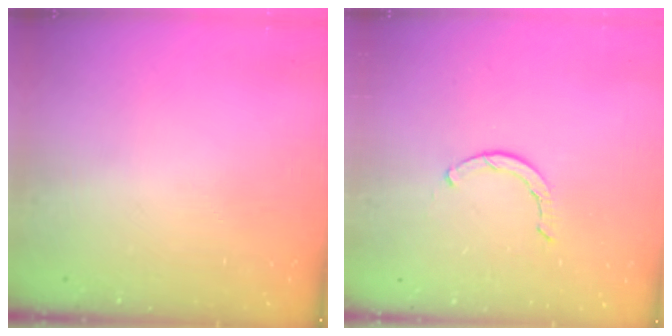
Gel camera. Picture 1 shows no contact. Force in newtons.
{"total": 1.7, "press": 1.6, "slide": 0.3}